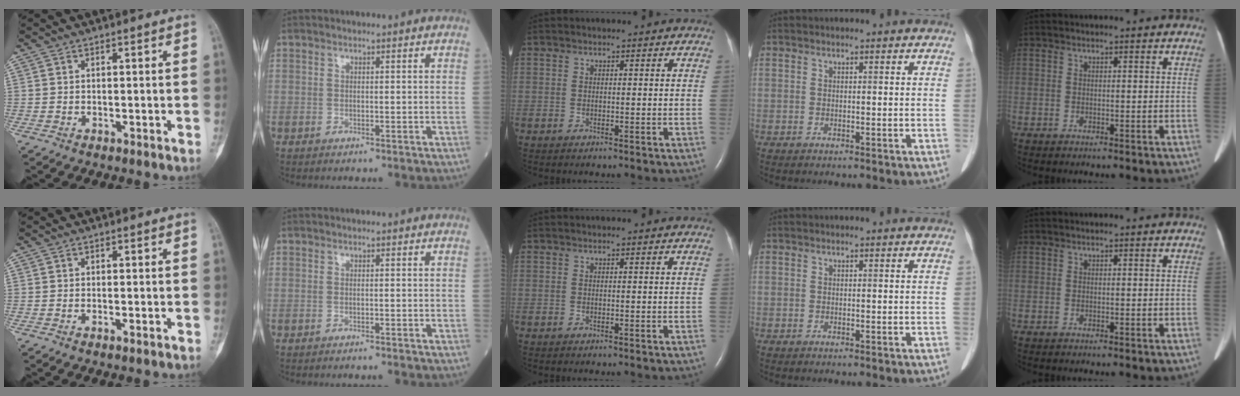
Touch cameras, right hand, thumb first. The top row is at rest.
{"thumb": {"total": 0.7, "force": [-0.4, 0.1, 0.6], "torque": [-0.014, 0.001, -0.006]}, "index": {"total": 1.4, "force": [-1.3, -0.2, 0.5], "torque": [-0.006, 0.000, -0.015]}}